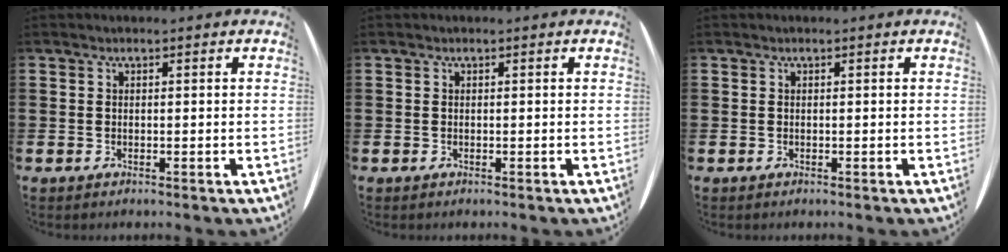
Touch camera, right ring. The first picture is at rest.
{"total": 0.0}
{"total": 0.0}